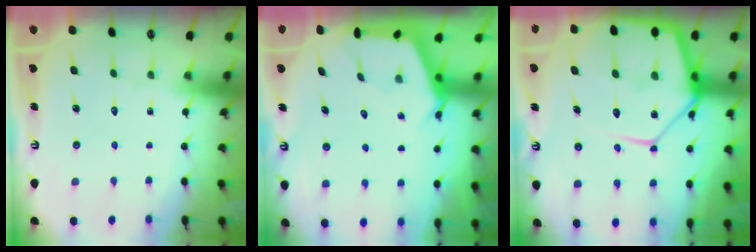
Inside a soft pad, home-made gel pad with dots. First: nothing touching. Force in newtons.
{"total": 2.7, "press": 2.7, "slide": 0.3}
{"total": 18.9, "press": 18.8, "slide": 1.9}